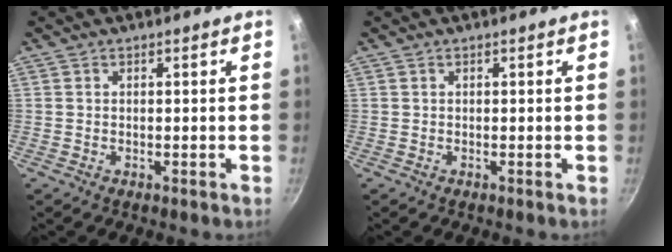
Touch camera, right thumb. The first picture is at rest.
{"total": 0.0}